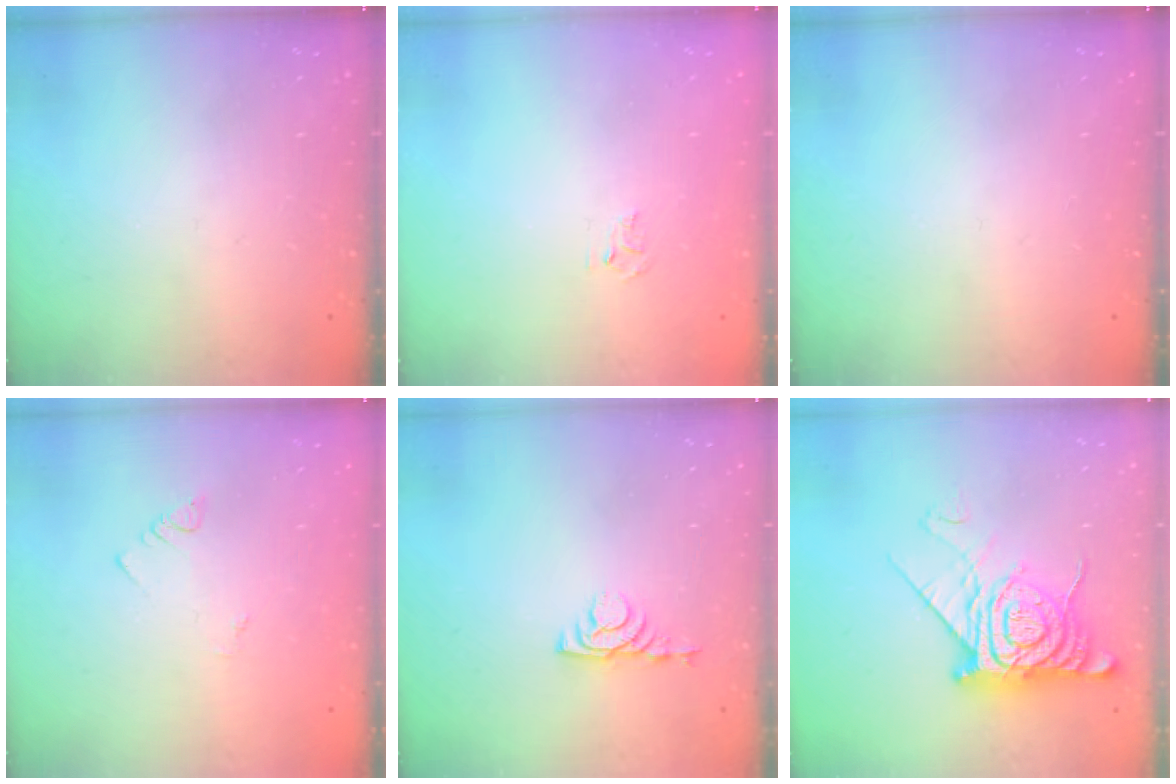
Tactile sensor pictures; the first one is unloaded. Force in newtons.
{"total": 3.8, "press": 3.8, "slide": 0.4}
{"total": 0.0}
{"total": 1.1, "press": 1.1, "slide": 0.3}
{"total": 3.7, "press": 3.7, "slide": 0.6}
{"total": 15.0, "press": 15.0, "slide": 1.3}